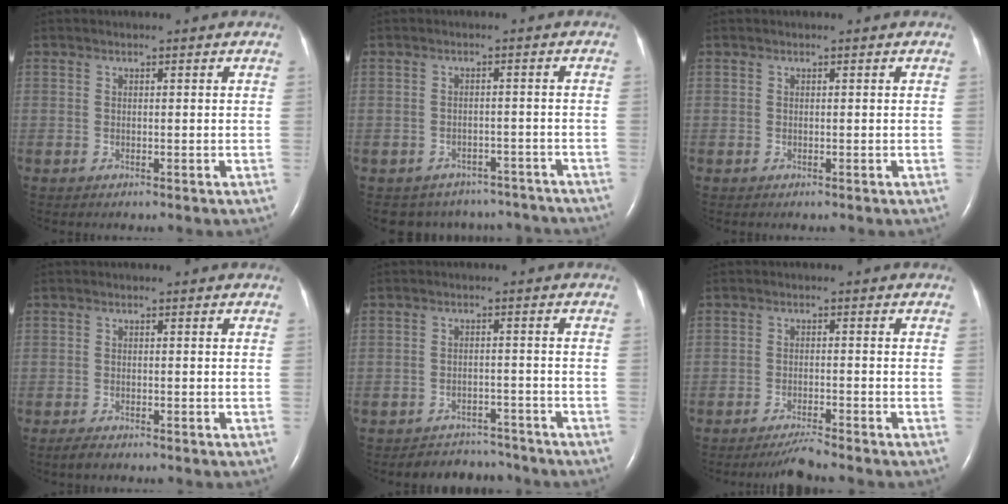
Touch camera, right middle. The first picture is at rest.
{"total": 10.1, "force": [-9.1, 4.5, 0.7], "torque": [-0.009, 0.019, -0.097]}
{"total": 0.0}
{"total": 1.6, "force": [-1.4, 0.4, 0.8], "torque": [-0.027, -0.004, -0.023]}
{"total": 6.0, "force": [-5.7, 1.9, -0.6], "torque": [0.011, 0.014, -0.079]}
{"total": 3.1, "force": [-2.9, -0.7, 0.9], "torque": [-0.025, -0.016, -0.053]}